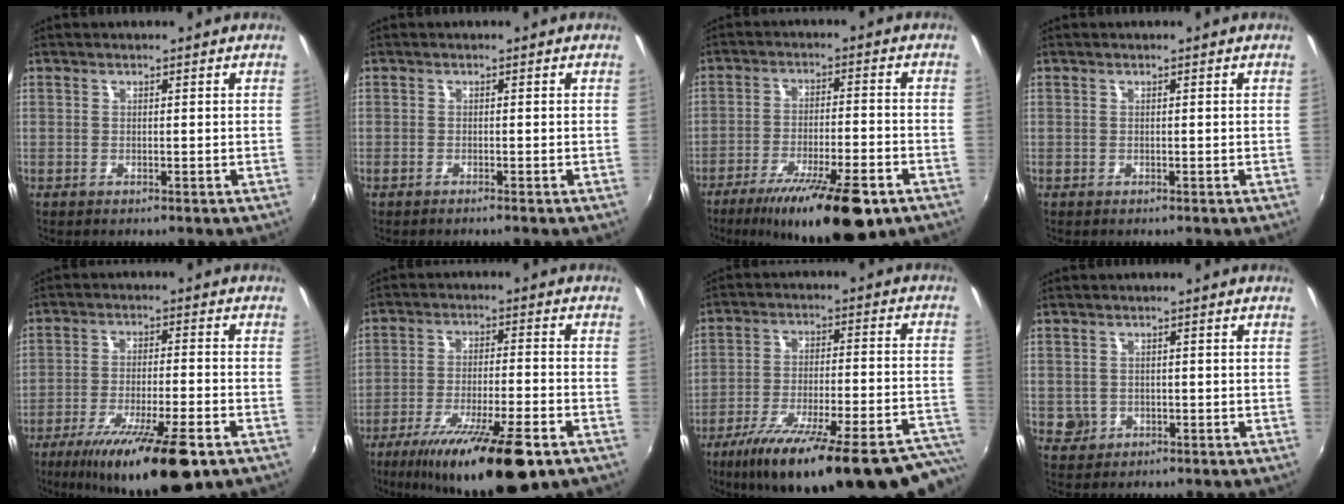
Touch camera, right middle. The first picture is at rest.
{"total": 0.7, "force": [-0.7, 0.0, 0.2], "torque": [-0.004, -0.003, -0.014]}
{"total": 17.1, "force": [-11.4, 3.7, 12.3], "torque": [-0.213, -0.034, -0.177]}
{"total": 0.0}
{"total": 16.8, "force": [-10.6, 2.7, 12.8], "torque": [-0.227, -0.040, -0.170]}
{"total": 17.7, "force": [-11.3, 2.8, 13.3], "torque": [-0.238, -0.039, -0.182]}
{"total": 30.8, "force": [-23.6, 6.2, 18.7], "torque": [-0.276, -0.050, -0.327]}
{"total": 2.5, "force": [-0.4, 2.4, 0.5], "torque": [-0.009, -0.001, -0.002]}